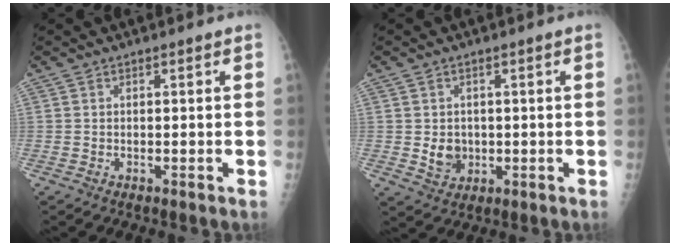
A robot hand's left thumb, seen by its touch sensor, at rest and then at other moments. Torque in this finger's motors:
{"motor_torque": [0.53, 0.57, 0.34, 0.16, 0.00]}